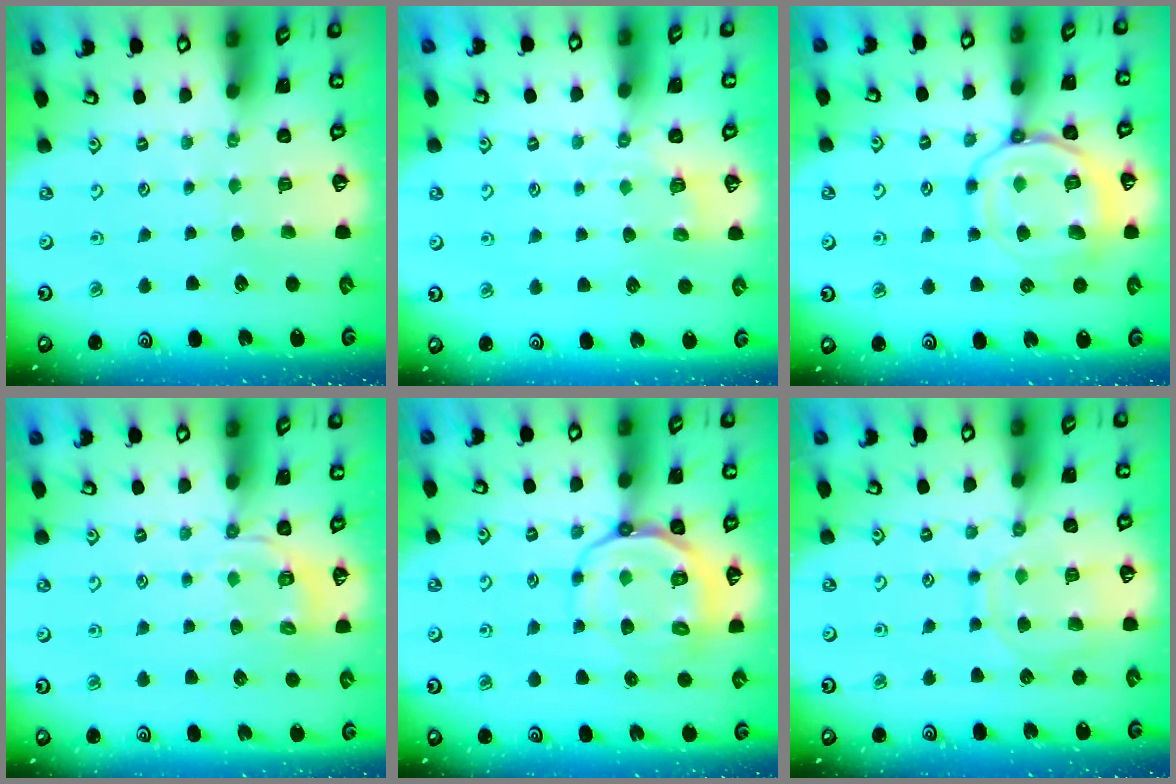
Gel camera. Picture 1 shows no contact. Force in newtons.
{"total": 3.1, "press": 2.4, "slide": 2.0}
{"total": 13.6, "press": 13.6, "slide": 1.3}
{"total": 6.3, "press": 6.0, "slide": 1.9}
{"total": 12.1, "press": 12.0, "slide": 2.0}
{"total": 11.2, "press": 11.1, "slide": 1.1}